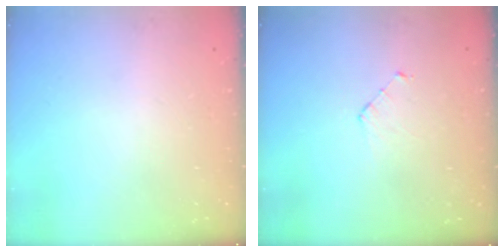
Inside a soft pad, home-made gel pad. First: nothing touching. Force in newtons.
{"total": 4.3, "press": 4.3, "slide": 0.4}